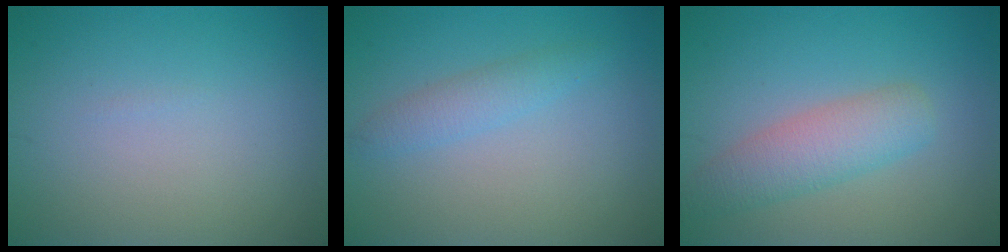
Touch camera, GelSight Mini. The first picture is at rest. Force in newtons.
{"total": 2.0, "press": 2.0, "slide": 0.1}
{"total": 3.9, "press": 3.9, "slide": 0.2}